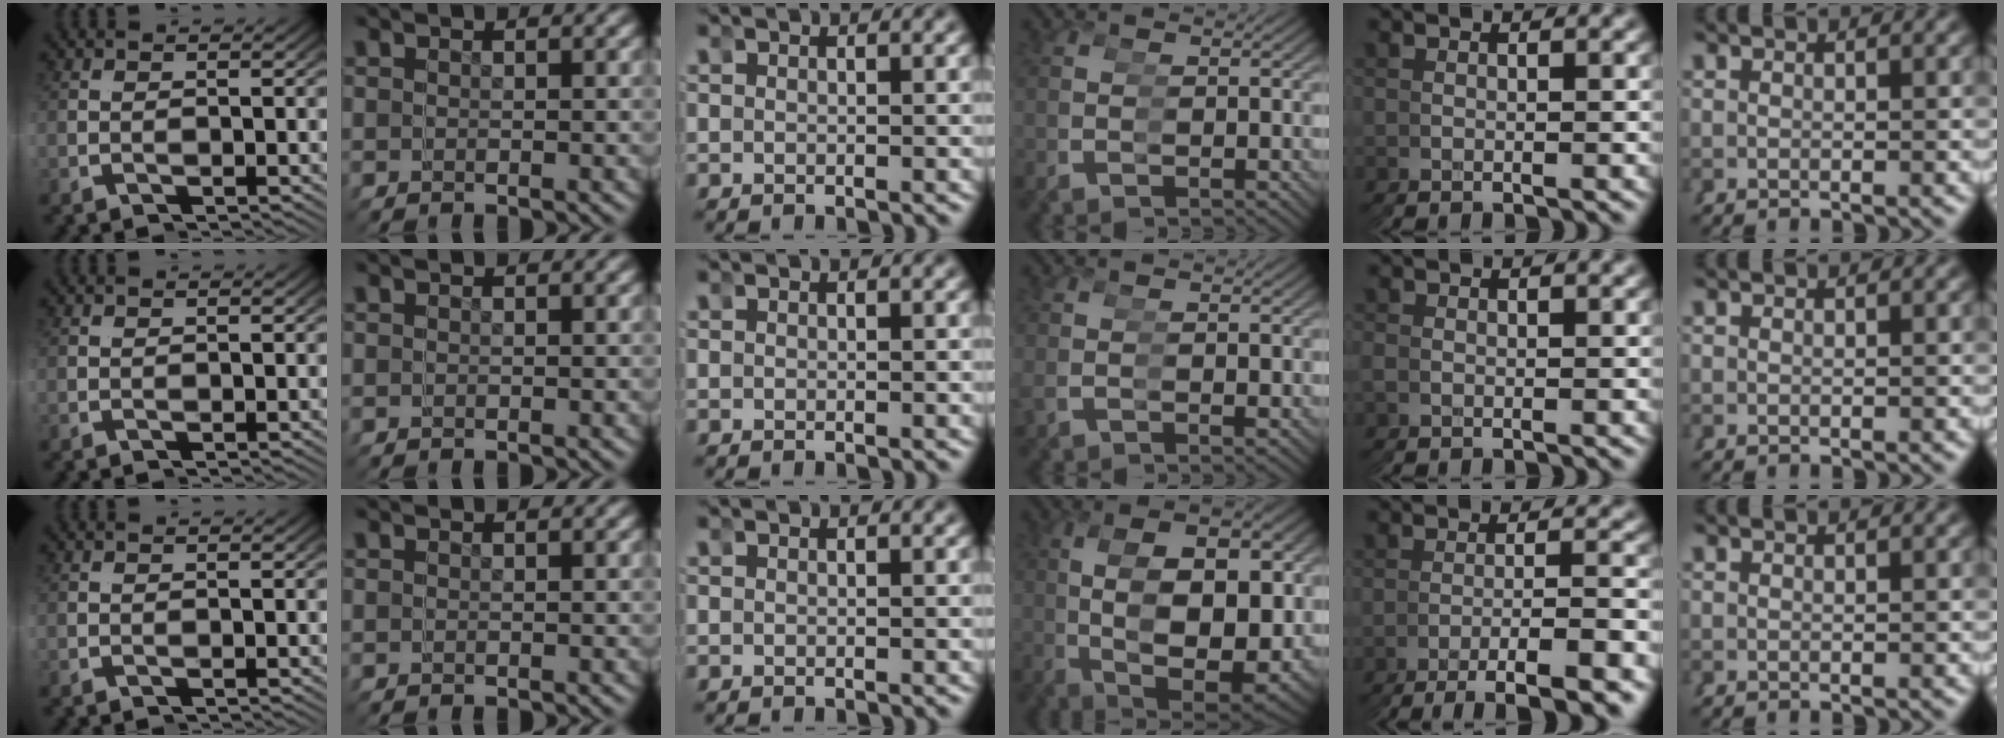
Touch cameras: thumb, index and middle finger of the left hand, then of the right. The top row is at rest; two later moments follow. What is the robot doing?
{"motion": "grasp_and_lifting", "object": "bandage"}